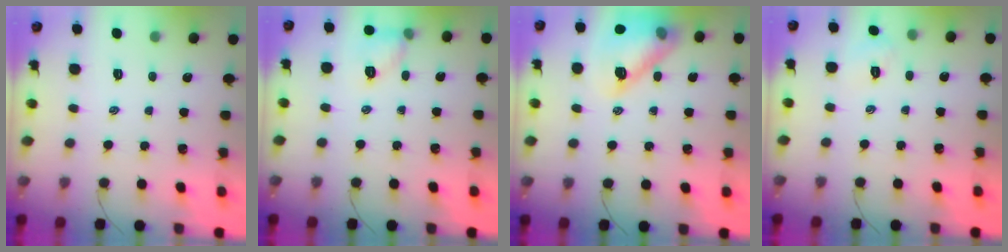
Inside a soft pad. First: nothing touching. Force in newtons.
{"total": 7.2, "press": 7.2, "slide": 0.6}
{"total": 13.6, "press": 13.6, "slide": 1.0}
{"total": 3.0, "press": 2.9, "slide": 0.8}